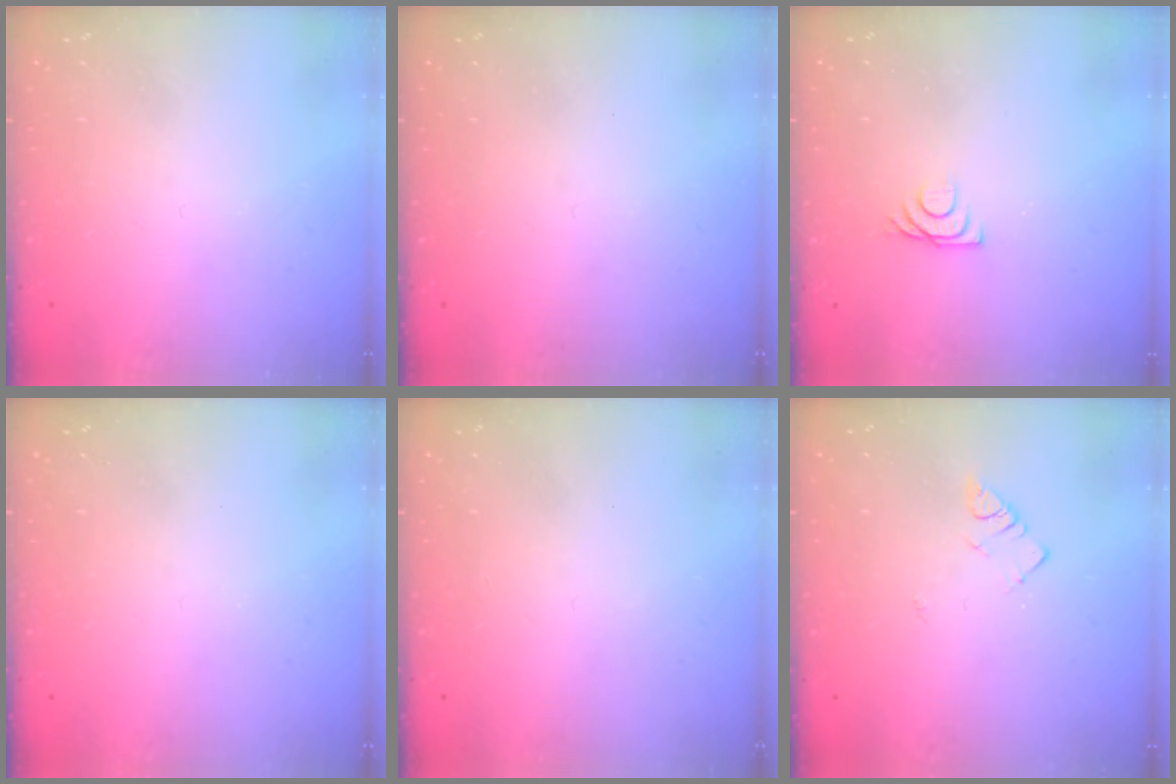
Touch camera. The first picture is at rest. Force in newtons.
{"total": 0.0}
{"total": 5.3, "press": 5.3, "slide": 0.6}
{"total": 0.0}
{"total": 1.5, "press": 1.5, "slide": 0.1}
{"total": 2.8, "press": 2.7, "slide": 0.4}